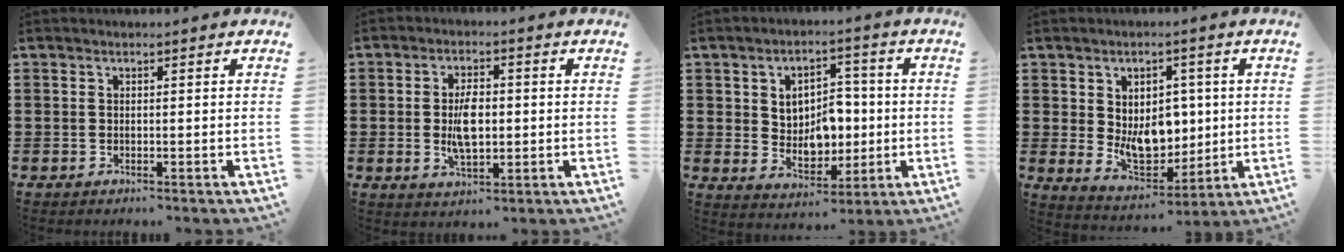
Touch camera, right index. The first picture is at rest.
{"total": 6.0, "force": [-0.2, 3.1, 5.2], "torque": [-0.103, -0.001, -0.008]}
{"total": 6.2, "force": [0.4, 5.2, 3.4], "torque": [-0.058, 0.007, 0.003]}
{"total": 7.8, "force": [0.5, 5.9, 5.2], "torque": [-0.082, 0.004, 0.010]}